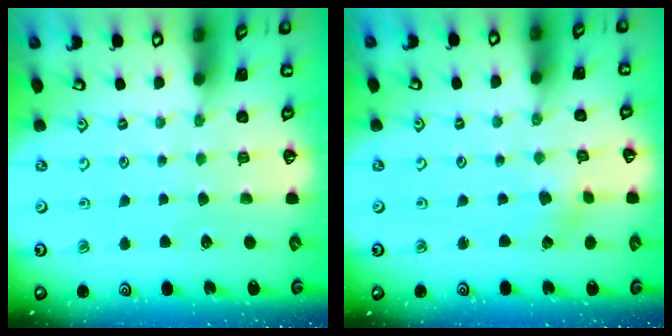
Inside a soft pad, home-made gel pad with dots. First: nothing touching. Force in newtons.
{"total": 1.9, "press": 1.9, "slide": 0.2}